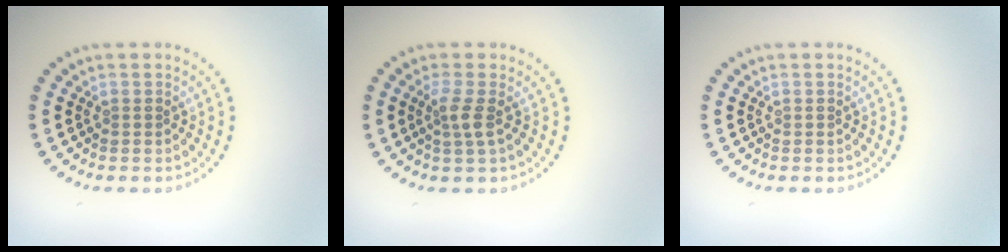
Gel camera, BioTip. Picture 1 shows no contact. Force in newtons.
{"total": 1.8, "press": 1.3, "slide": 1.2}
{"total": 0.0}